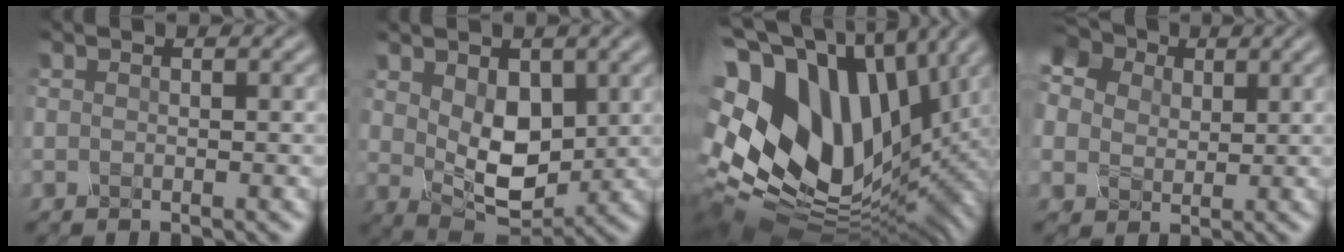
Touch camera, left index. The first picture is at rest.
{"total": 5.4, "force": [1.1, 3.4, 4.0], "torque": [-0.075, -0.007, 0.028]}
{"total": 18.4, "force": [2.7, 13.2, 12.6], "torque": [-0.247, -0.026, 0.097]}
{"total": 10.0, "force": [4.1, 7.8, 4.7], "torque": [-0.107, 0.038, 0.060]}